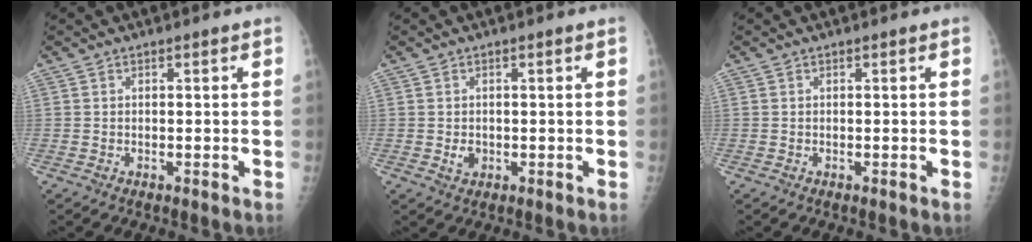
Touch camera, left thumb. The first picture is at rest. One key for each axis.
{"total": 2.1, "fx": -0.3, "fy": 1.7, "fz": 1.2, "tx": -0.012, "ty": 0.000, "tz": -0.001}
{"total": 0.0}